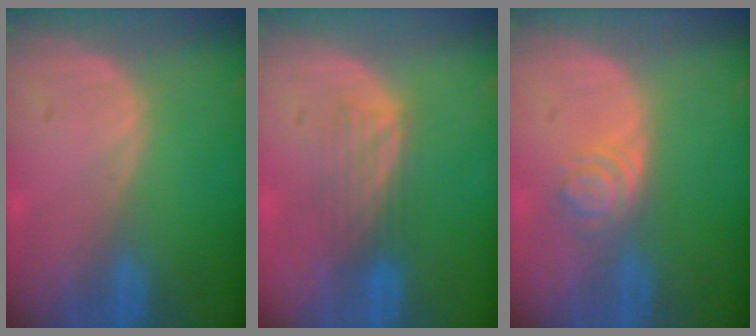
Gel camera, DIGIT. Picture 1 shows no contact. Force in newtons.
{"total": 4.3, "press": 3.7, "slide": 2.3}
{"total": 4.3, "press": 3.7, "slide": 2.2}